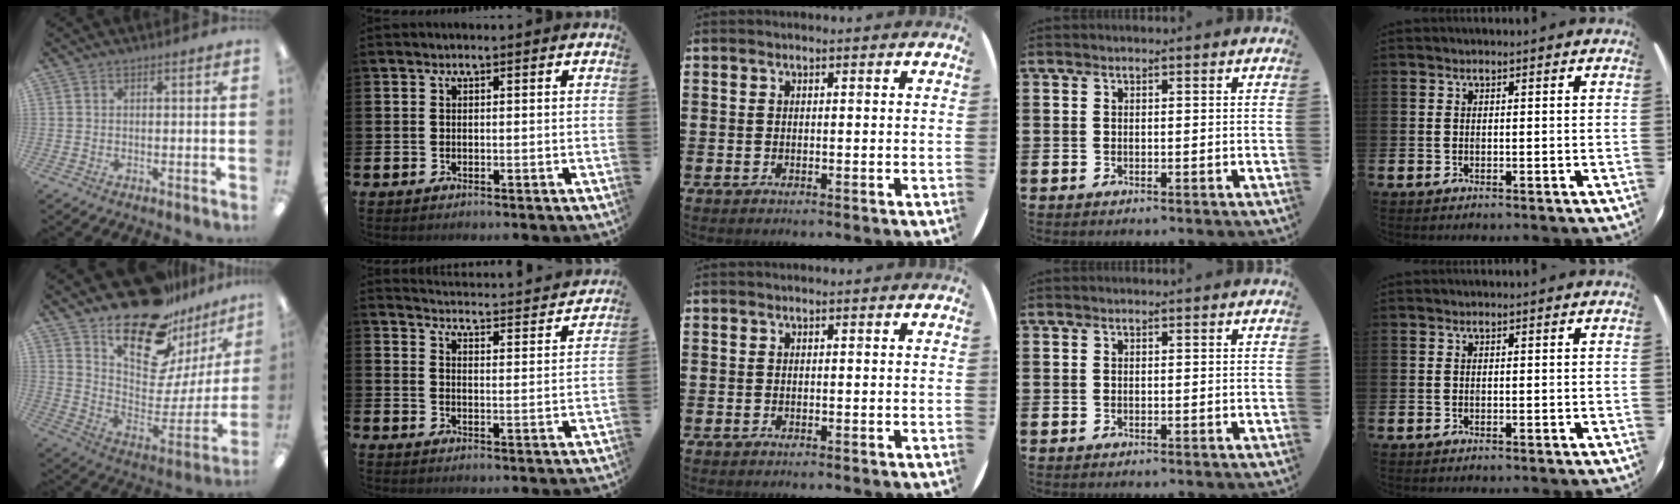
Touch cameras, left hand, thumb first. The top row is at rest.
{"thumb": {"total": 22.4, "force": [16.9, 9.7, 11.0], "torque": [-0.170, -0.130, 0.295]}, "index": {"total": 4.0, "force": [4.0, 0.1, 0.2], "torque": [-0.017, -0.040, 0.066]}}